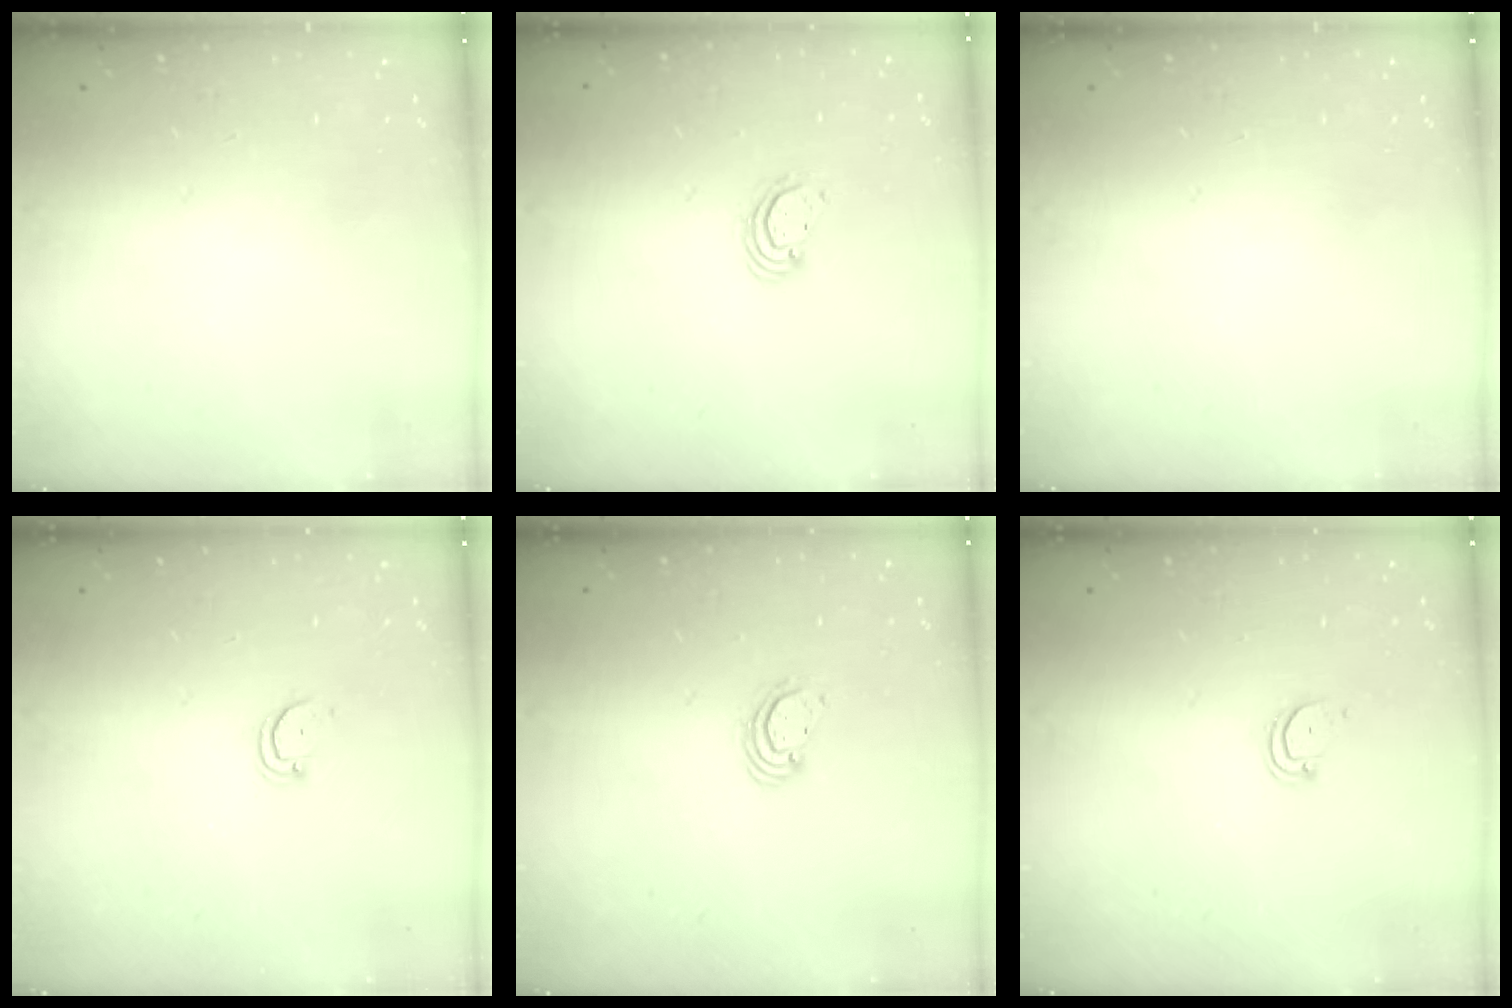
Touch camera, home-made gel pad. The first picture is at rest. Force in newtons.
{"total": 2.2, "press": 2.2, "slide": 0.2}
{"total": 0.0}
{"total": 3.2, "press": 3.2, "slide": 0.3}
{"total": 2.2, "press": 2.2, "slide": 0.2}
{"total": 3.0, "press": 3.0, "slide": 0.3}